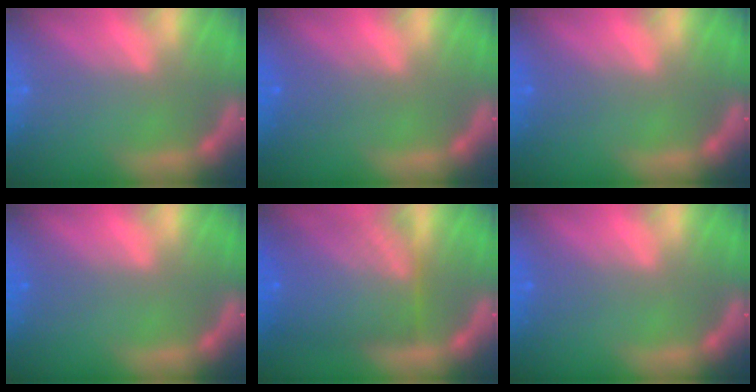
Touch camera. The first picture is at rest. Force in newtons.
{"total": 2.0}
{"total": 1.5}
{"total": 0.9}
{"total": 10.1}
{"total": 1.5}